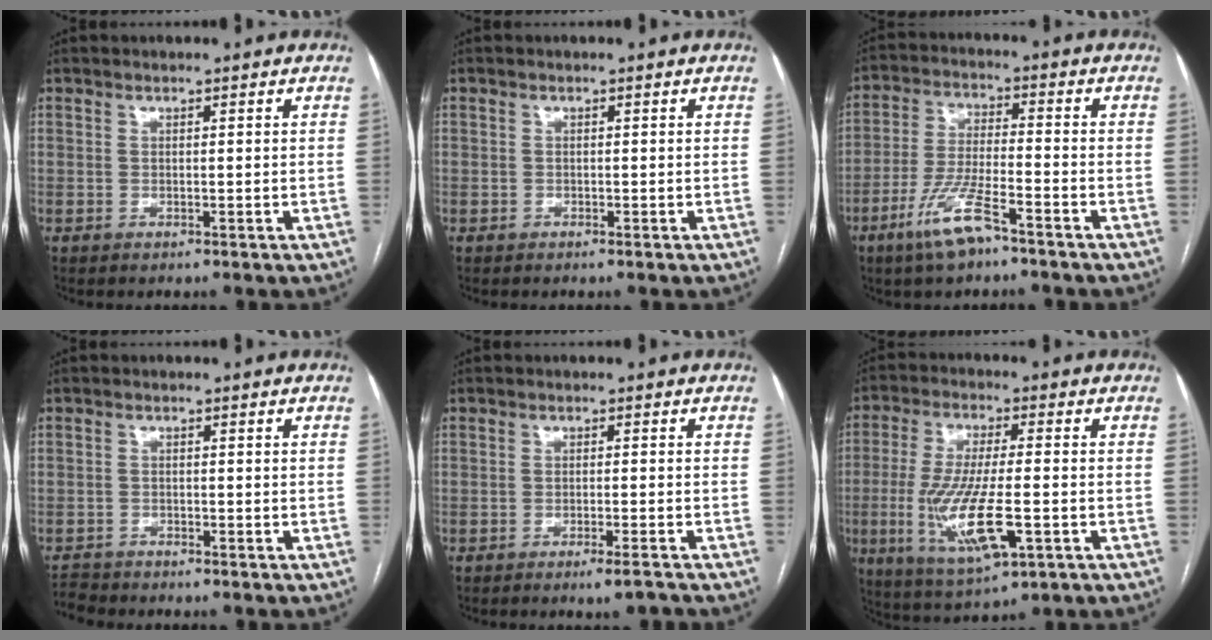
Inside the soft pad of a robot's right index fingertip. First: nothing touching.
{"total": 0.7, "force": [-0.3, 0.7, -0.1], "torque": [0.000, 0.007, -0.007]}
{"total": 8.9, "force": [-5.6, 1.6, 6.7], "torque": [-0.141, -0.012, -0.107]}
{"total": 2.7, "force": [-2.6, 0.5, -0.4], "torque": [0.007, -0.011, -0.047]}
{"total": 2.9, "force": [-2.3, -0.2, 1.8], "torque": [-0.025, -0.005, -0.034]}
{"total": 13.3, "force": [-3.5, 2.9, 12.5], "torque": [-0.252, -0.021, -0.053]}